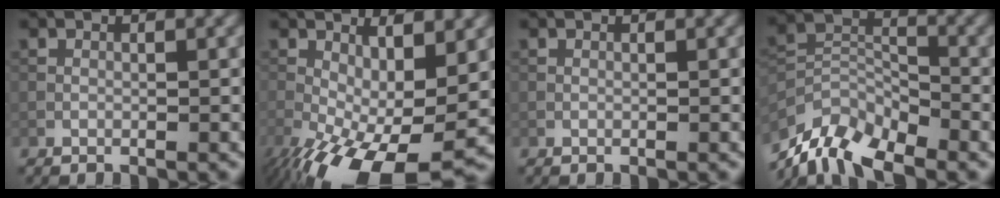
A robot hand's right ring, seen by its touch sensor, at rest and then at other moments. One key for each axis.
{"total": 13.2, "fx": -3.9, "fy": 5.1, "fz": 11.6, "tx": -0.200, "ty": -0.027, "tz": -0.054}
{"total": 0.0}
{"total": 8.1, "fx": -6.7, "fy": 3.0, "fz": 3.4, "tx": -0.060, "ty": 0.001, "tz": -0.133}